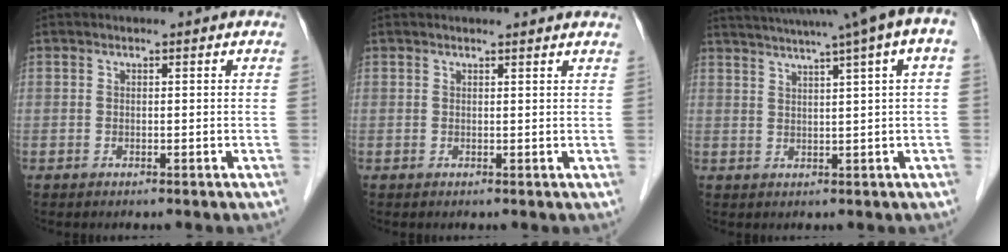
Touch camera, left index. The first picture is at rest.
{"total": 3.0, "force": [2.9, -0.2, 0.7], "torque": [-0.015, 0.004, 0.028]}
{"total": 15.8, "force": [10.6, 0.1, 11.7], "torque": [-0.189, 0.037, 0.132]}